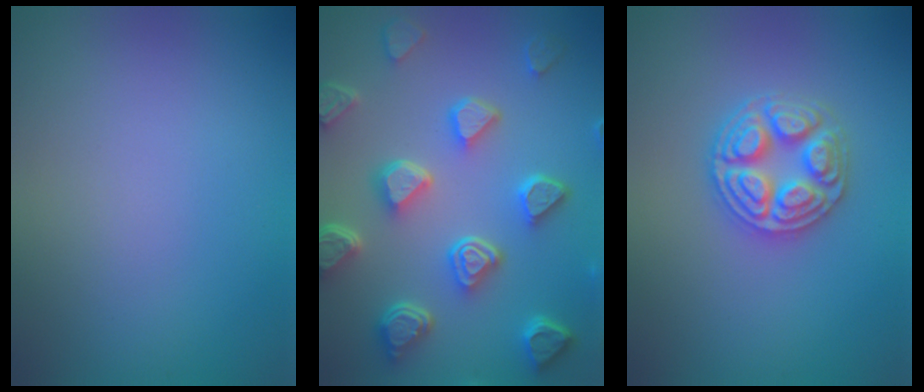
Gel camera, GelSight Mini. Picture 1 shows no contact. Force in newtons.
{"total": 7.6, "press": 5.9, "slide": 4.9}
{"total": 4.6, "press": 4.6, "slide": 0.5}